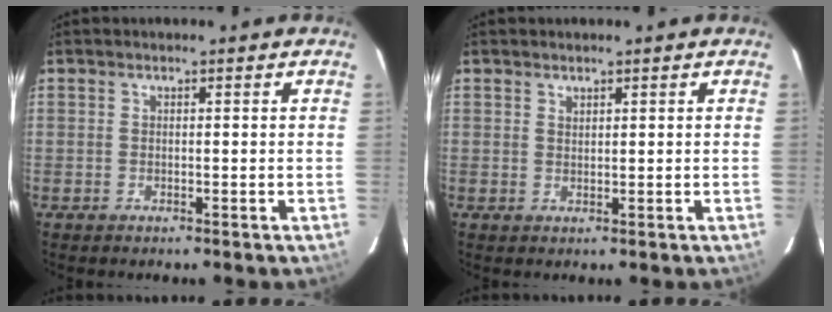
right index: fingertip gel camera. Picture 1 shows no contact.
{"total": 1.0, "force": [0.8, 0.4, 0.2], "torque": [-0.003, 0.000, 0.016]}